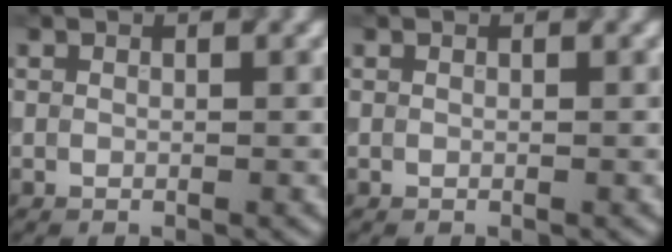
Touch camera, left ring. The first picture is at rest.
{"total": 0.0}